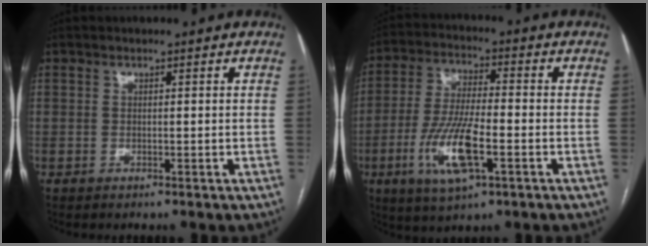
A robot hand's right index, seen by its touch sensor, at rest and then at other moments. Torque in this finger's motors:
{"motor_torque": [1.62, -0.52, 0.37, 0.14]}